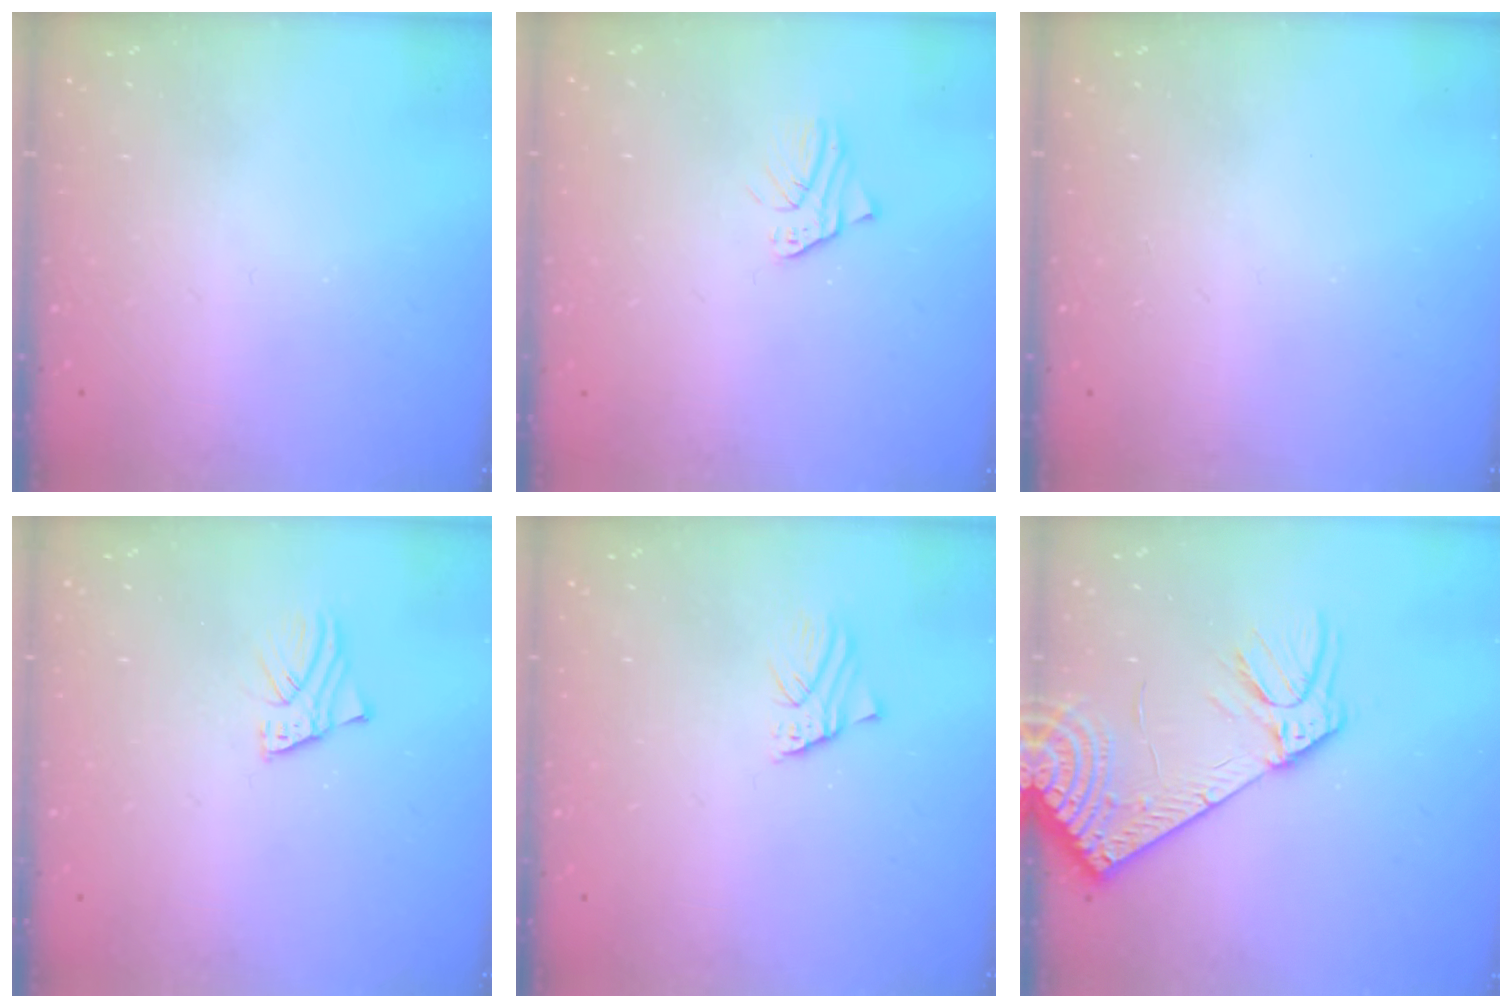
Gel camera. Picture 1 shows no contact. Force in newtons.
{"total": 2.5, "press": 2.5, "slide": 0.2}
{"total": 0.0}
{"total": 2.0, "press": 2.0, "slide": 0.1}
{"total": 1.4, "press": 1.4, "slide": 0.0}
{"total": 14.5, "press": 14.1, "slide": 3.3}